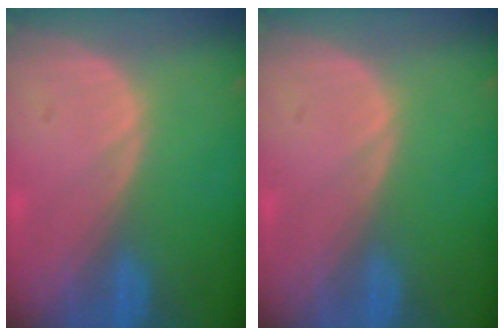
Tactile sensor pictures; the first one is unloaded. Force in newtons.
{"total": 0.0}